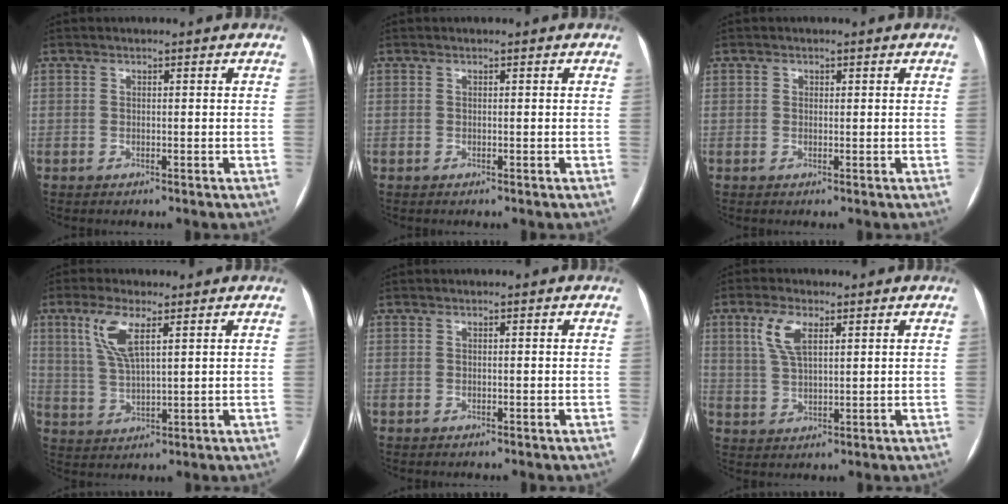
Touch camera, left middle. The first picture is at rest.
{"total": 0.0}
{"total": 0.6, "force": [0.2, 0.6, 0.1], "torque": [0.002, 0.001, 0.002]}
{"total": 6.8, "force": [3.2, 1.6, 5.8], "torque": [-0.125, 0.007, 0.067]}
{"total": 0.0}
{"total": 5.6, "force": [2.6, 2.1, 4.5], "torque": [-0.100, 0.010, 0.055]}